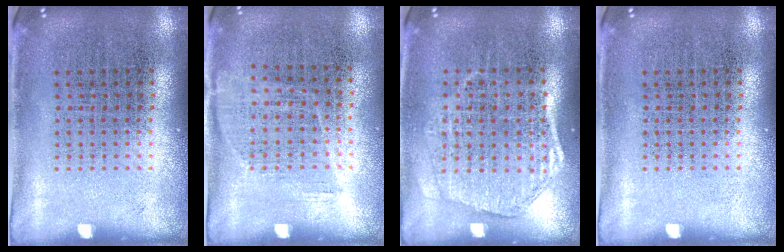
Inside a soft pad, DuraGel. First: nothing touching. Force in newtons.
{"total": 1.1, "press": 0.9, "slide": 0.7}
{"total": 1.5, "press": 1.4, "slide": 0.6}
{"total": 0.0}